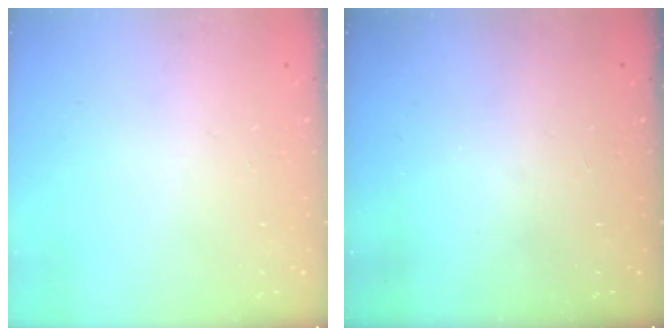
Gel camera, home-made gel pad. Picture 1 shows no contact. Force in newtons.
{"total": 0.0}